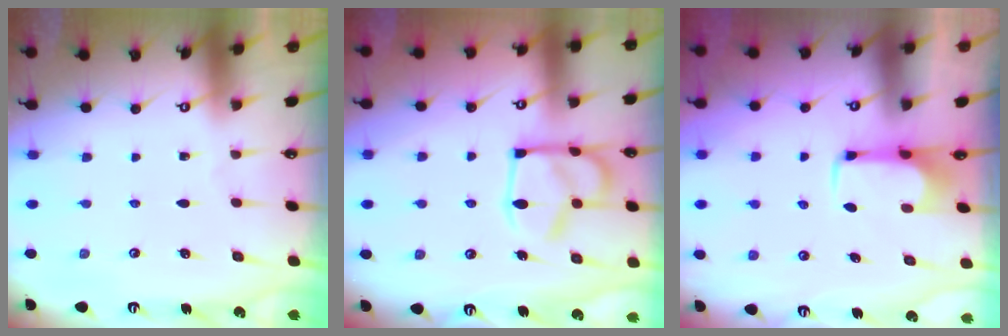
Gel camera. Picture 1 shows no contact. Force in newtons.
{"total": 14.2, "press": 14.2, "slide": 1.3}
{"total": 2.0, "press": 1.9, "slide": 0.4}